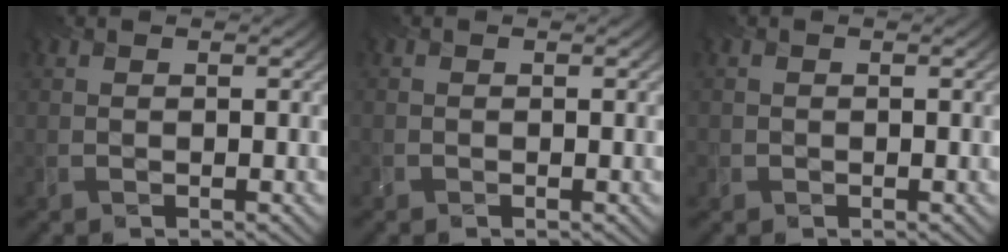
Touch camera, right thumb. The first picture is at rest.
{"total": 0.0}
{"total": 0.6, "force": [-0.2, 0.5, 0.0], "torque": [0.002, -0.004, -0.007]}